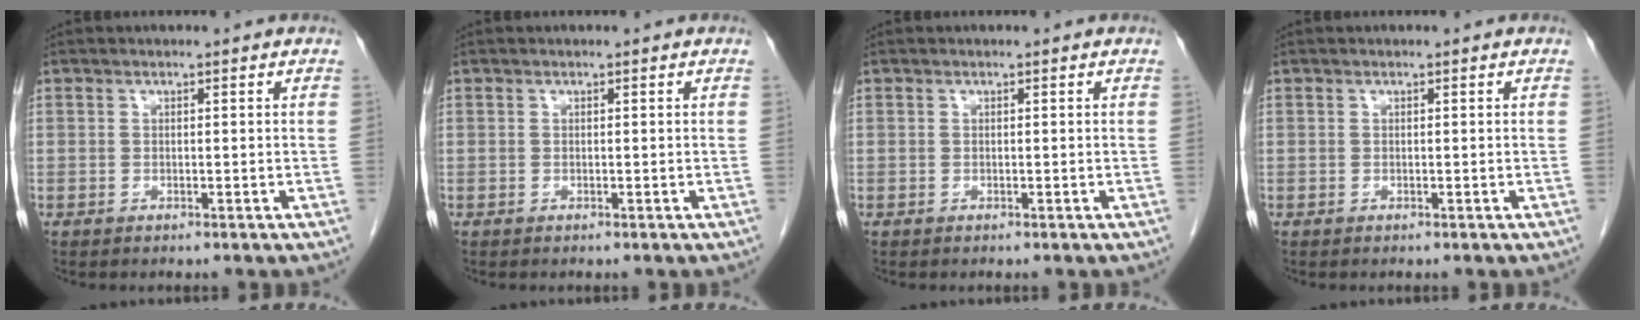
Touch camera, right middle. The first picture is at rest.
{"total": 0.0}
{"total": 0.0}
{"total": 0.0}